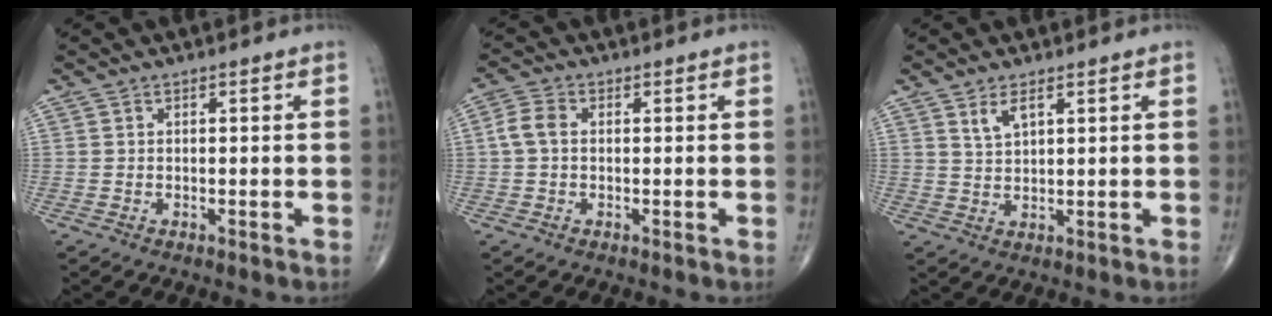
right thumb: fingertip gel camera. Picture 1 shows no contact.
{"total": 3.8, "force": [0.2, 2.6, 2.8], "torque": [-0.062, 0.011, -0.002]}
{"total": 3.3, "force": [2.0, 1.2, 2.4], "torque": [-0.045, -0.008, 0.043]}